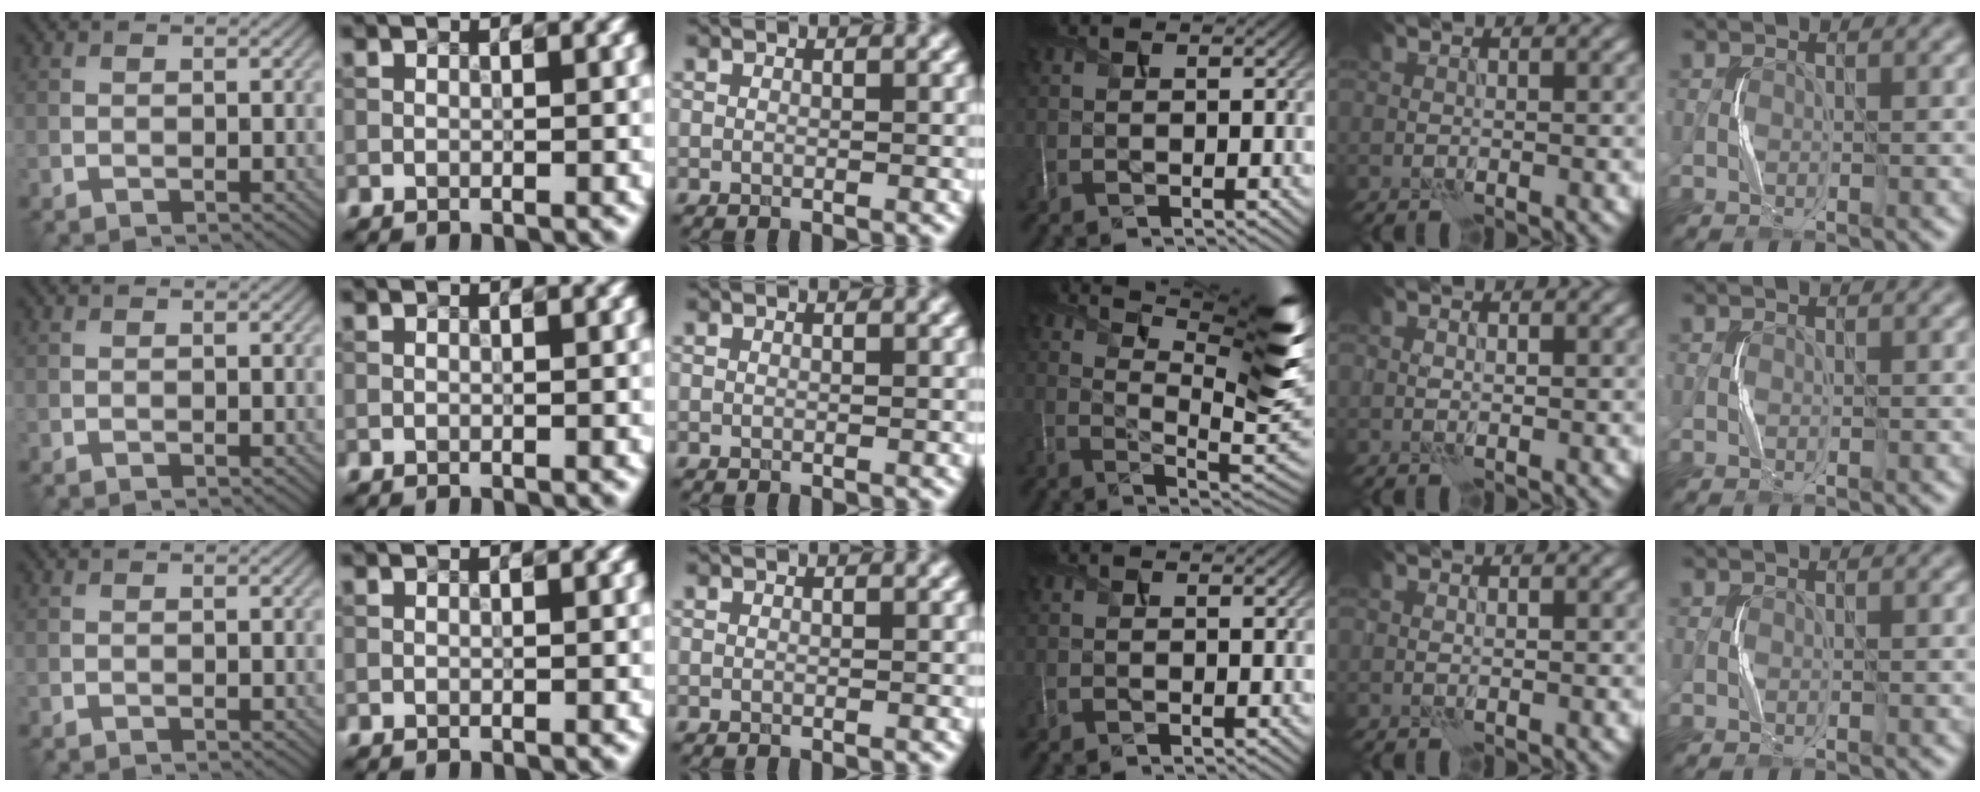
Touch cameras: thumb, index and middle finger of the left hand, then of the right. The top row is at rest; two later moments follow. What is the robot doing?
{"motion": "squeeze", "object": "paper clamp"}